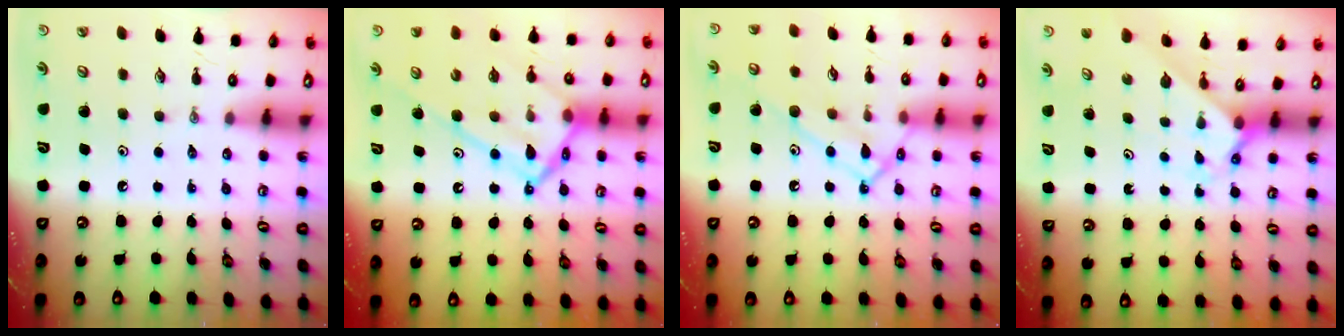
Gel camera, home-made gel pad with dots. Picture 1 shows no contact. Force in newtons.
{"total": 17.9, "press": 17.8, "slide": 1.5}
{"total": 12.5, "press": 12.5, "slide": 0.9}
{"total": 2.3, "press": 2.3, "slide": 0.2}